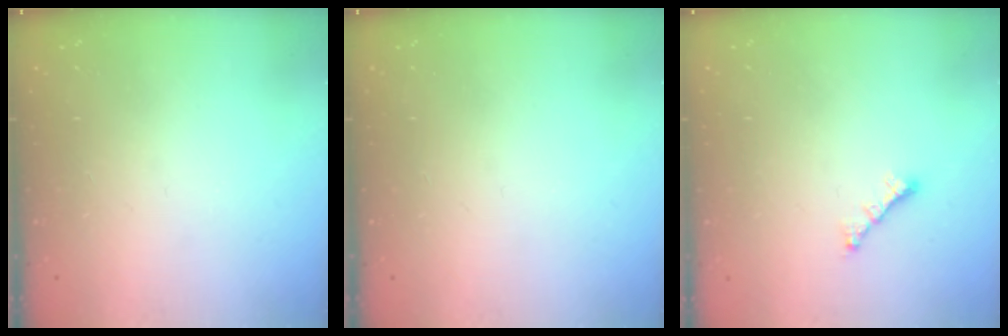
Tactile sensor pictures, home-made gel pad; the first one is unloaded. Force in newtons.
{"total": 0.0}
{"total": 1.5, "press": 1.4, "slide": 0.5}